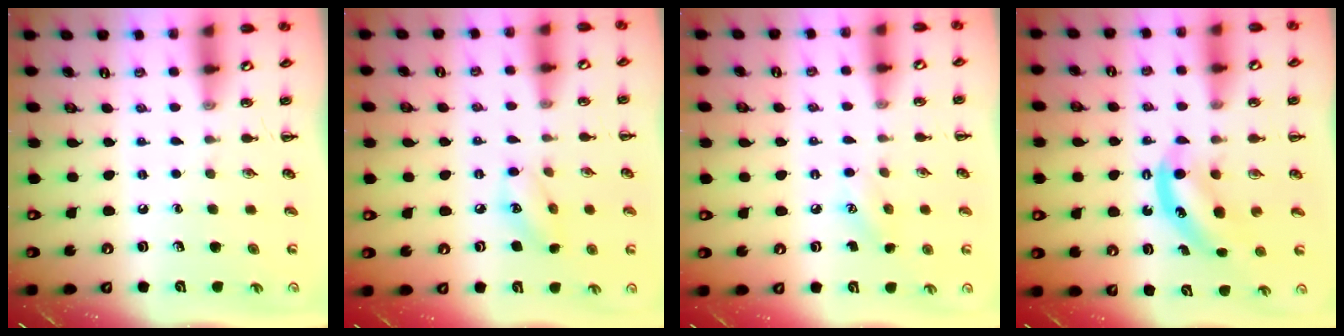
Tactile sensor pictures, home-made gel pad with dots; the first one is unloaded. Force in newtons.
{"total": 7.0, "press": 7.0, "slide": 0.7}
{"total": 5.6, "press": 5.5, "slide": 1.4}
{"total": 6.4, "press": 6.3, "slide": 0.8}